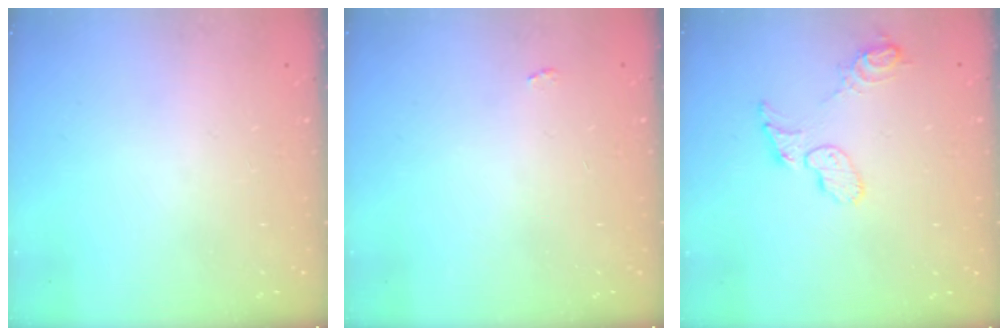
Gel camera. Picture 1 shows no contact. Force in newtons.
{"total": 2.2, "press": 2.1, "slide": 0.3}
{"total": 7.7, "press": 7.7, "slide": 0.4}